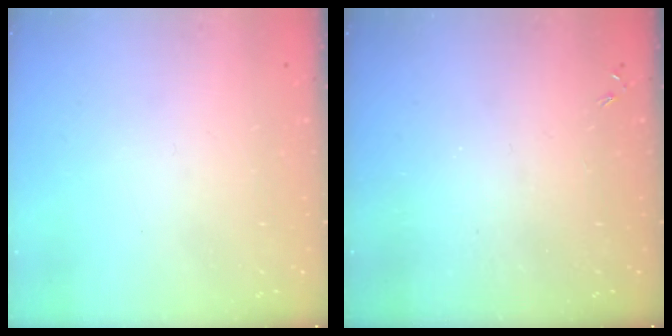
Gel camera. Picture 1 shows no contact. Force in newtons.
{"total": 0.0}